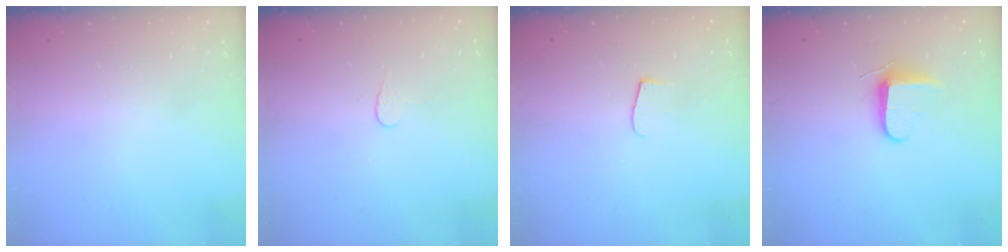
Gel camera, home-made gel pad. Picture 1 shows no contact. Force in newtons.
{"total": 3.9, "press": 3.9, "slide": 0.4}
{"total": 5.3, "press": 5.2, "slide": 0.6}
{"total": 8.7, "press": 8.6, "slide": 1.4}